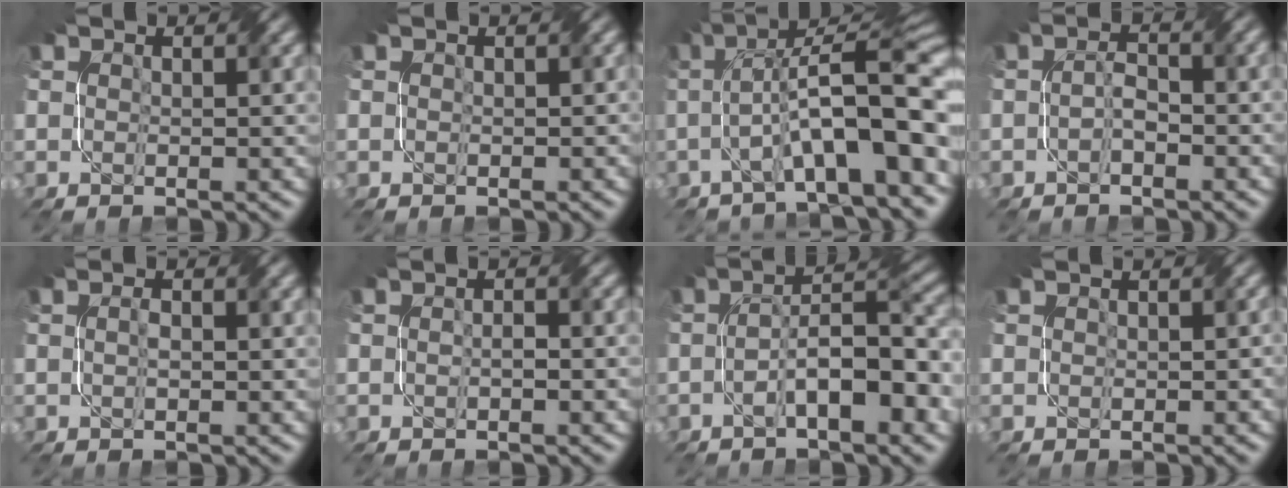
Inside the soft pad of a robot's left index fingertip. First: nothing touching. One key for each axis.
{"total": 0.0}
{"total": 10.5, "fx": -1.8, "fy": 2.6, "fz": 10.0, "tx": -0.155, "ty": 0.024, "tz": -0.031}
{"total": 2.0, "fx": -1.0, "fy": 0.7, "fz": 1.6, "tx": -0.030, "ty": 0.003, "tz": -0.019}
{"total": 0.8, "fx": -0.3, "fy": 0.1, "fz": 0.7, "tx": -0.015, "ty": 0.001, "tz": -0.004}
{"total": 1.0, "fx": -0.6, "fy": 0.4, "fz": 0.7, "tx": -0.014, "ty": 0.001, "tz": -0.008}
{"total": 7.7, "fx": -2.4, "fy": 2.2, "fz": 7.0, "tx": -0.107, "ty": 0.017, "tz": -0.042}
{"total": 0.6, "fx": -0.1, "fy": 0.4, "fz": 0.4, "tx": -0.006, "ty": -0.002, "tz": 0.001}